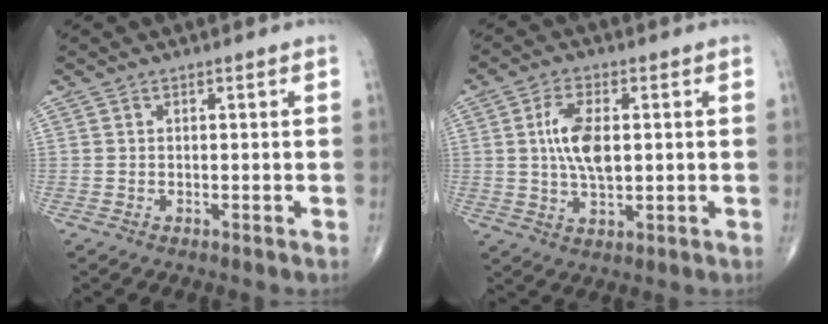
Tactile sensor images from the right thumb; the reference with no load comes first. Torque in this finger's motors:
{"motor_torque": [2.05, 1.90, 1.21, 0.23, 0.10]}